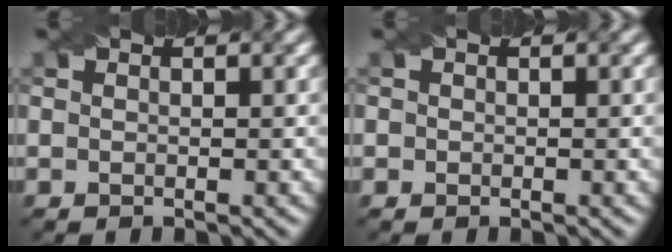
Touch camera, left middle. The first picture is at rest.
{"total": 0.6, "force": [0.0, 0.5, 0.1], "torque": [0.003, -0.002, -0.003]}